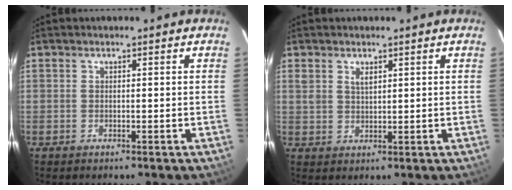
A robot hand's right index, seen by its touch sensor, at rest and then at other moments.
{"total": 2.5, "force": [1.4, 1.5, 1.4], "torque": [-0.023, 0.003, 0.026]}